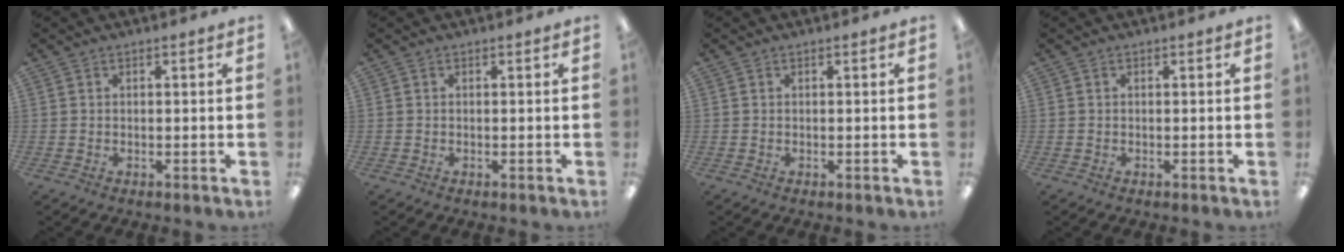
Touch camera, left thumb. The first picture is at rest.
{"total": 0.0}
{"total": 0.0}
{"total": 0.0}